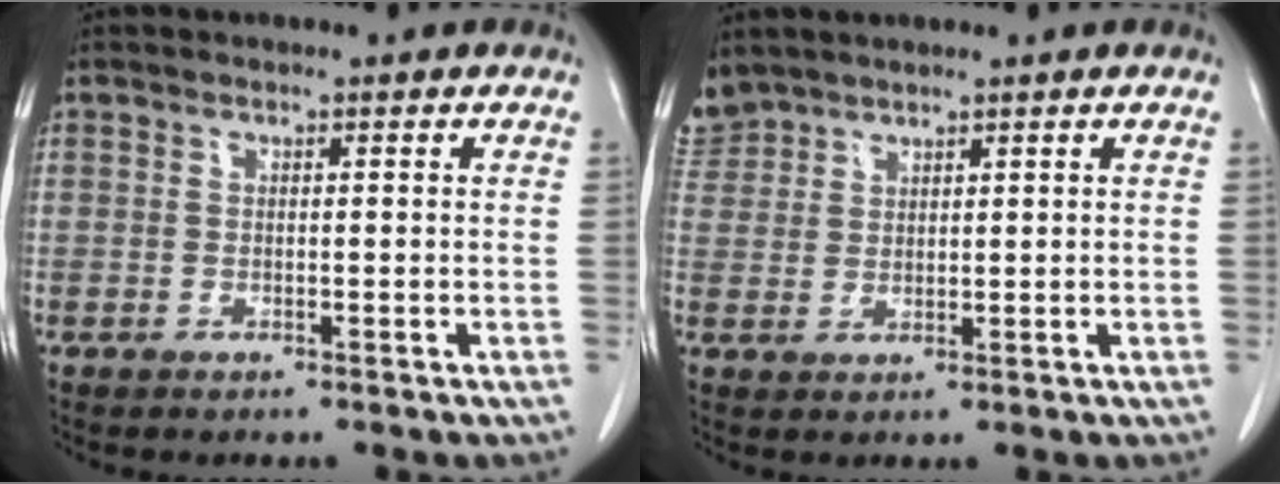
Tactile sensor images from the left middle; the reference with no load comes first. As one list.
[{"total": 3.8, "force": [3.6, 1.3, -0.1], "torque": [-0.007, 0.012, 0.079]}]